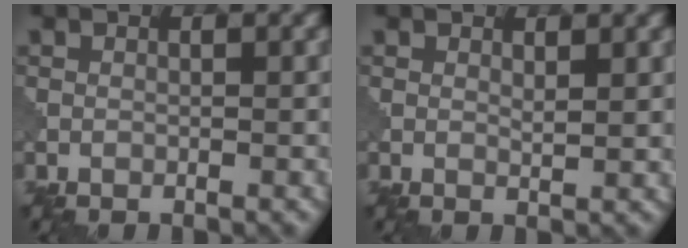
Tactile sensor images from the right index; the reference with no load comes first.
{"total": 0.8, "force": [0.7, 0.2, 0.4], "torque": [-0.009, -0.002, 0.014]}